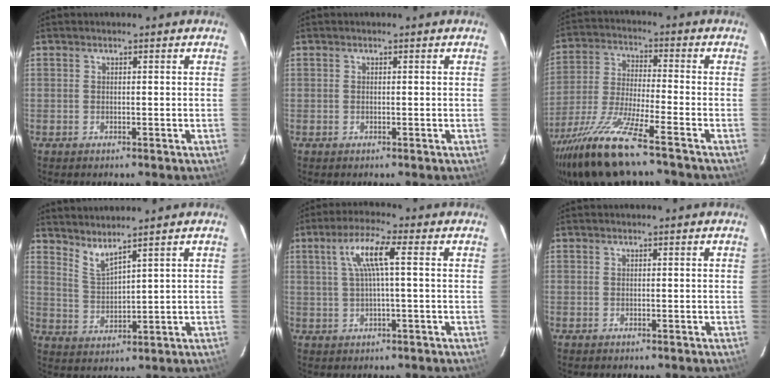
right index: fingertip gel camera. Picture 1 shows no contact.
{"total": 0.0}
{"total": 14.0, "force": [-10.6, 0.9, 9.1], "torque": [-0.196, -0.028, -0.200]}
{"total": 4.5, "force": [4.0, 0.0, 2.1], "torque": [-0.044, -0.007, 0.081]}
{"total": 4.9, "force": [1.1, 0.5, 4.7], "torque": [-0.090, 0.009, 0.020]}
{"total": 0.0}